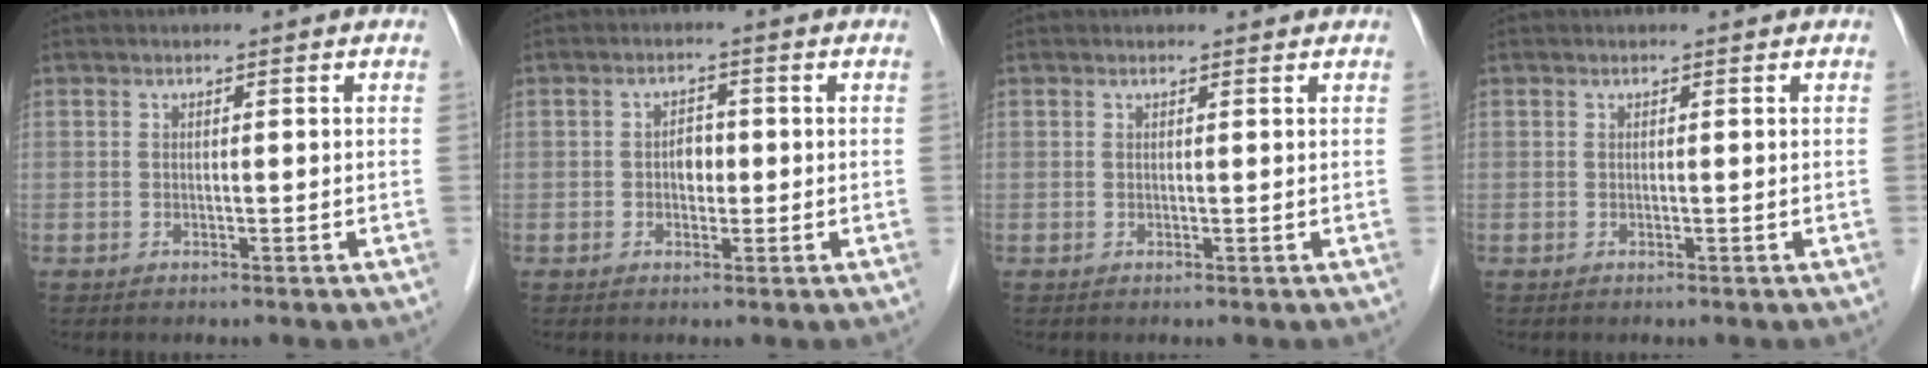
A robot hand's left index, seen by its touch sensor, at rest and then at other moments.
{"total": 2.3, "force": [-0.2, 1.6, 1.6], "torque": [-0.023, 0.006, -0.003]}
{"total": 1.2, "force": [1.2, 0.2, 0.1], "torque": [-0.013, 0.004, 0.014]}
{"total": 0.0}